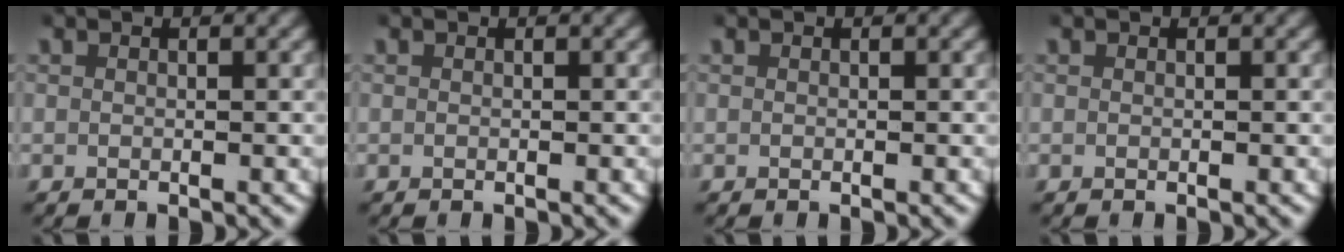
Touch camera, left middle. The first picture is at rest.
{"total": 0.0}
{"total": 0.0}
{"total": 0.0}